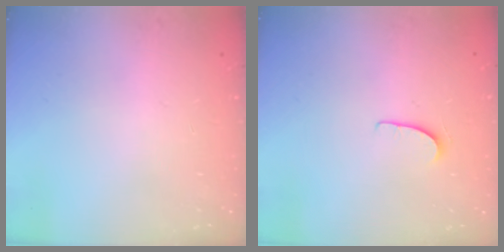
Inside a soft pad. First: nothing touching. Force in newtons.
{"total": 5.1, "press": 5.1, "slide": 0.4}